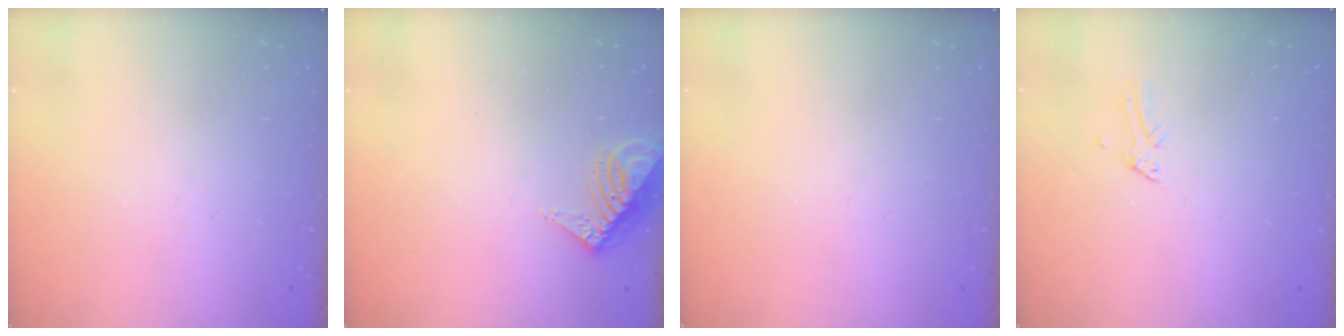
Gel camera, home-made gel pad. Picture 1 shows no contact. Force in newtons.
{"total": 8.1, "press": 8.0, "slide": 0.9}
{"total": 0.0}
{"total": 0.0}